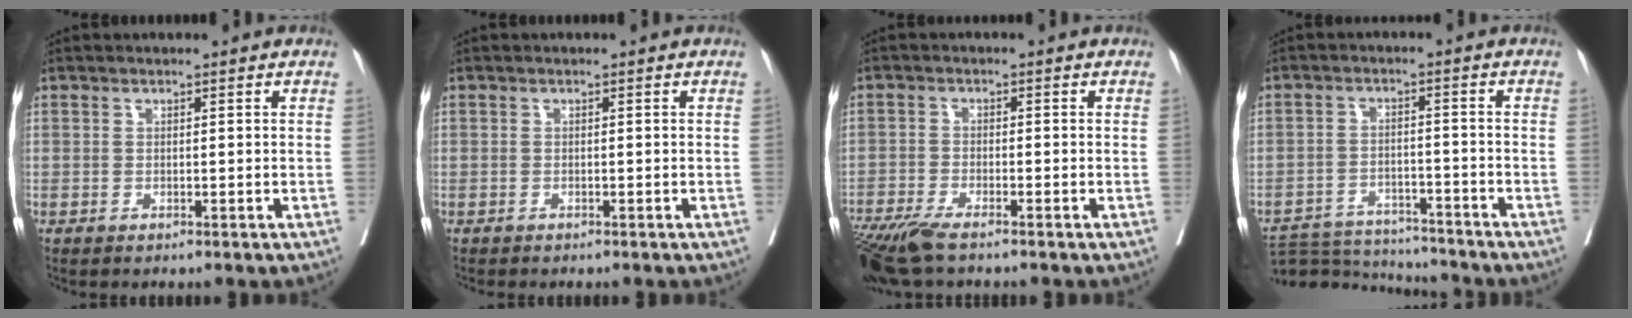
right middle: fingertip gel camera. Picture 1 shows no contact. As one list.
[{"total": 0.9, "force": [-0.8, 0.1, 0.3], "torque": [-0.012, -0.004, -0.013]}, {"total": 8.1, "force": [-6.4, 1.2, 4.9], "torque": [-0.087, -0.019, -0.115]}, {"total": 10.9, "force": [-10.7, 1.1, 1.2], "torque": [-0.019, 0.003, -0.168]}]